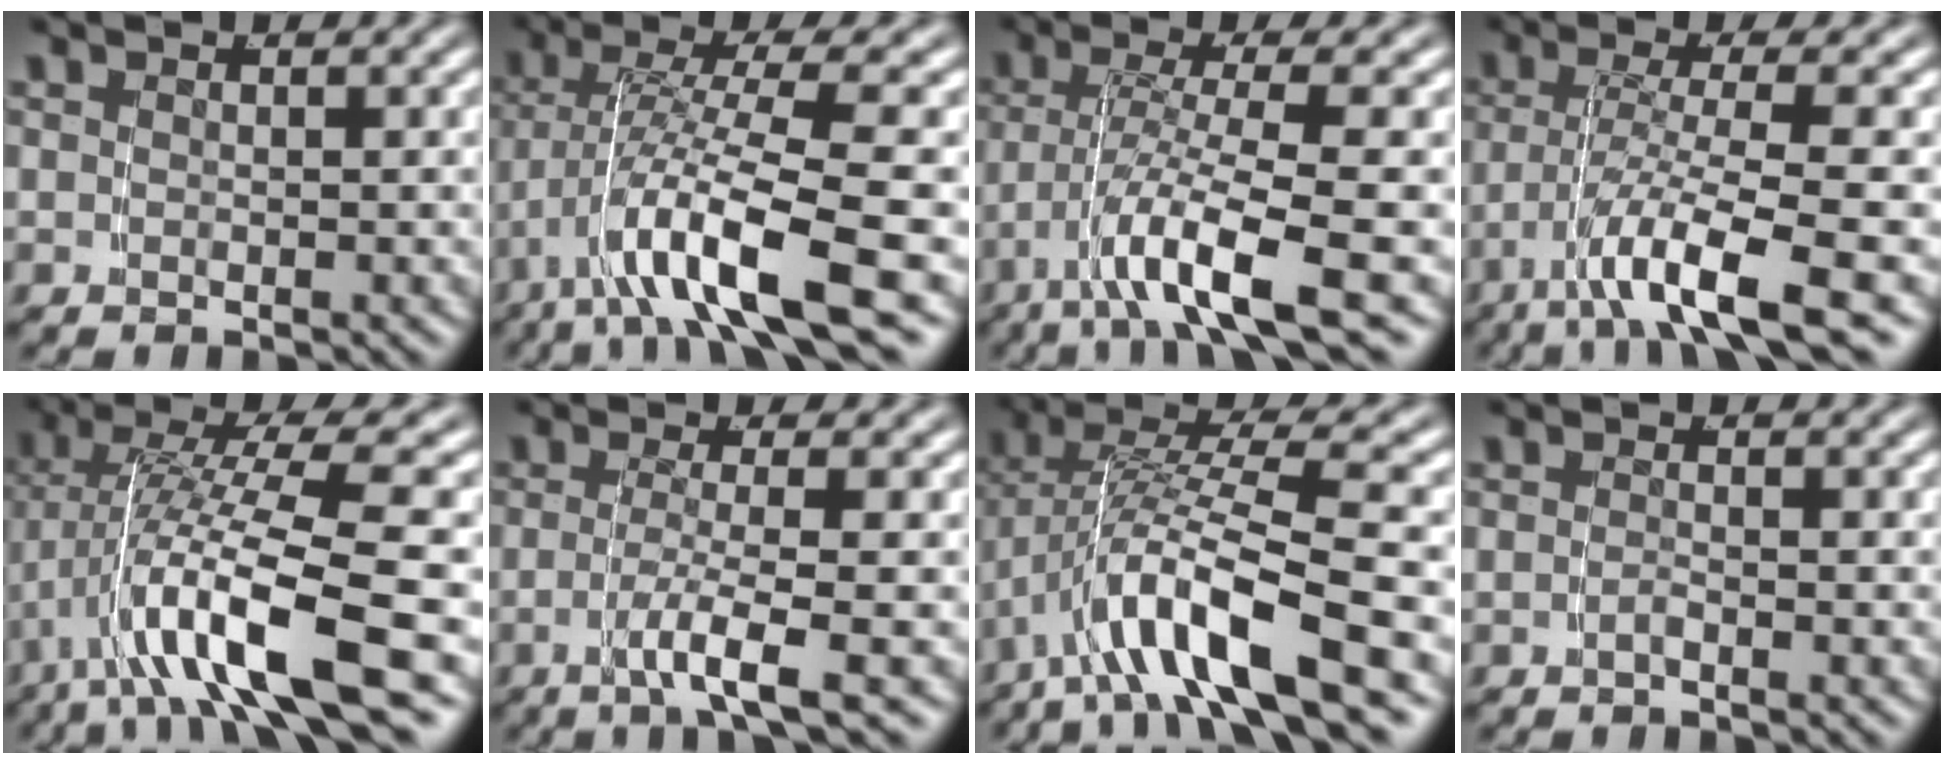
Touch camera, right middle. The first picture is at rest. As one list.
[{"total": 7.2, "force": [-2.7, 1.5, 6.5], "torque": [-0.125, -0.014, -0.035]}, {"total": 6.0, "force": [-3.1, 0.5, 5.1], "torque": [-0.104, -0.020, -0.039]}, {"total": 6.7, "force": [-3.9, 0.6, 5.4], "torque": [-0.100, -0.020, -0.051]}, {"total": 8.6, "force": [-2.1, 2.1, 8.1], "torque": [-0.149, -0.004, -0.027]}, {"total": 3.9, "force": [-1.7, -0.5, 3.5], "torque": [-0.069, -0.018, -0.020]}, {"total": 7.1, "force": [-1.4, 2.6, 6.4], "torque": [-0.139, -0.008, -0.016]}, {"total": 1.0, "force": [-0.9, -0.2, 0.3], "torque": [-0.009, -0.001, -0.017]}]